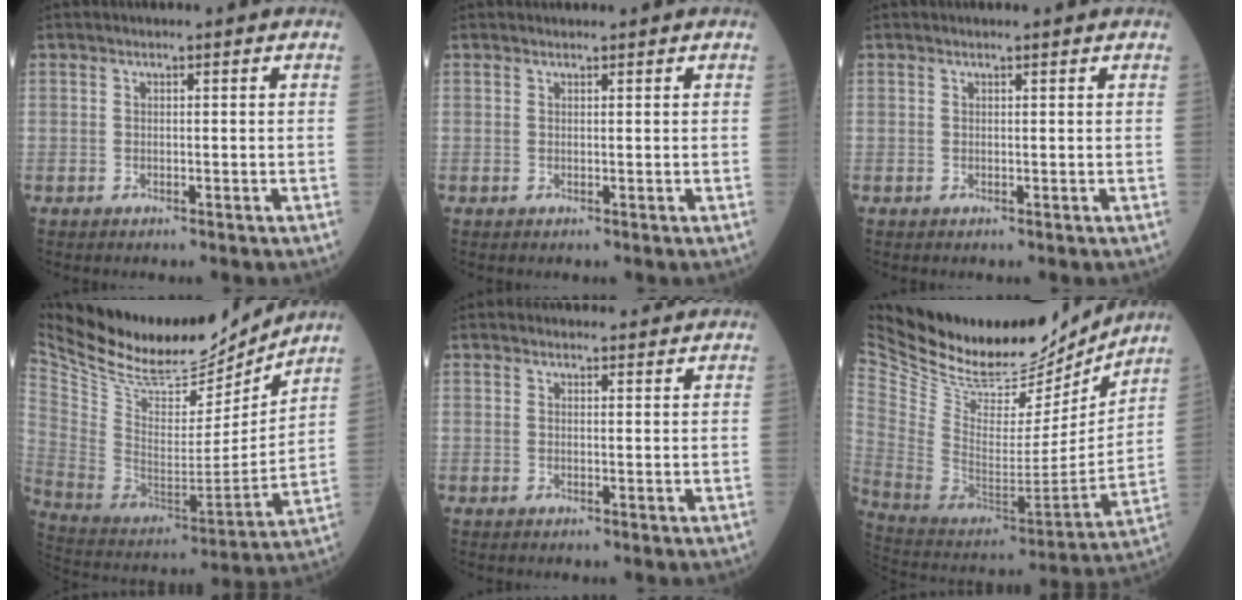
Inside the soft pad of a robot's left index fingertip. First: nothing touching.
{"total": 1.0, "force": [0.9, 0.1, 0.1], "torque": [-0.005, 0.006, 0.017]}
{"total": 1.1, "force": [1.1, -0.1, 0.2], "torque": [-0.005, 0.000, 0.014]}
{"total": 24.1, "force": [21.4, 6.5, 9.1], "torque": [-0.175, -0.026, 0.344]}
{"total": 4.5, "force": [4.3, 1.1, 0.6], "torque": [-0.003, 0.010, 0.048]}
{"total": 31.5, "force": [26.8, 9.7, 13.4], "torque": [-0.273, -0.035, 0.419]}